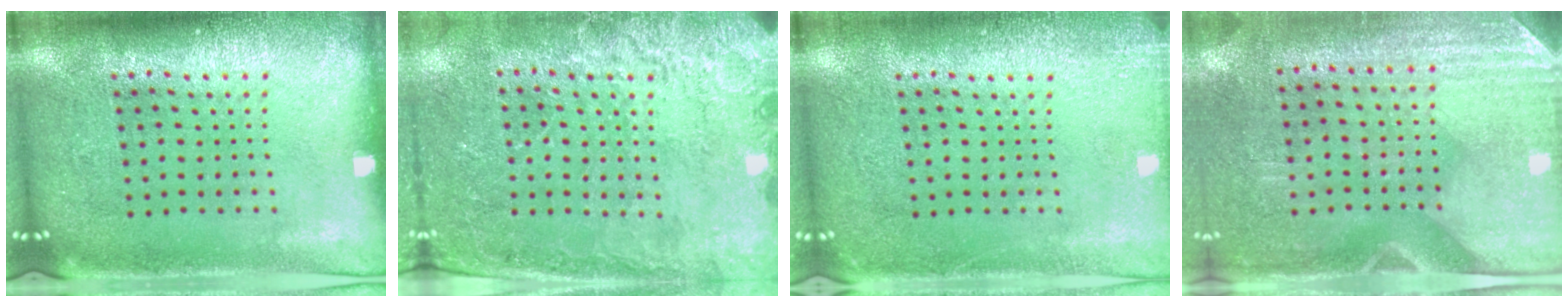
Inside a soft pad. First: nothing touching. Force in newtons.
{"total": 2.5, "press": 2.5, "slide": 0.5}
{"total": 1.7, "press": 1.7, "slide": 0.3}
{"total": 2.9, "press": 2.5, "slide": 1.4}